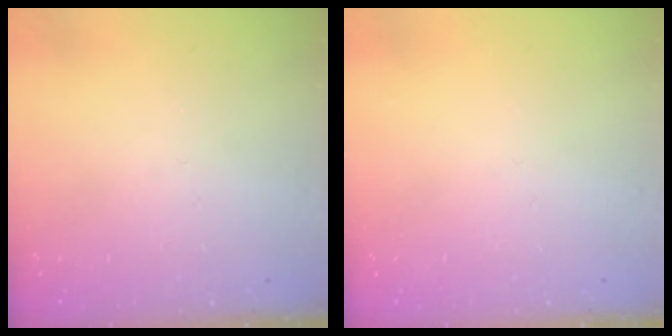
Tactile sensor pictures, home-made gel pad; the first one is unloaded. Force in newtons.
{"total": 0.0}